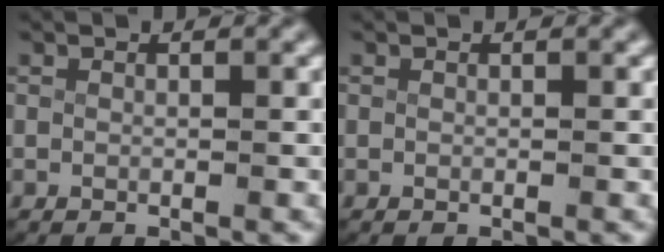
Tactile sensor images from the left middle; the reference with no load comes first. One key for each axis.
{"total": 0.0}